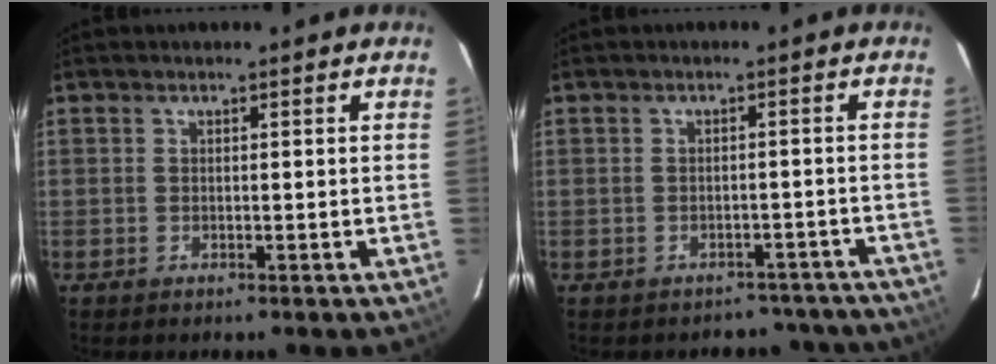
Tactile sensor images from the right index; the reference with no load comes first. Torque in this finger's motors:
{"motor_torque": [0.36, -0.38, 0.03, -0.01]}